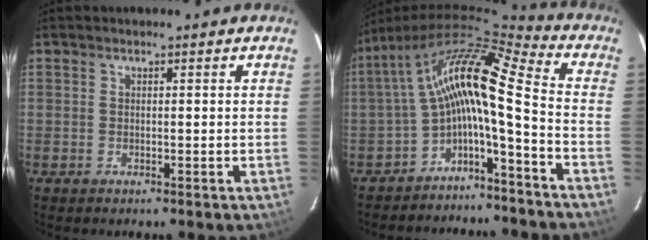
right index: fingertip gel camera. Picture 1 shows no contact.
{"total": 12.7, "force": [-2.5, 1.8, 12.3], "torque": [-0.223, 0.017, -0.058]}